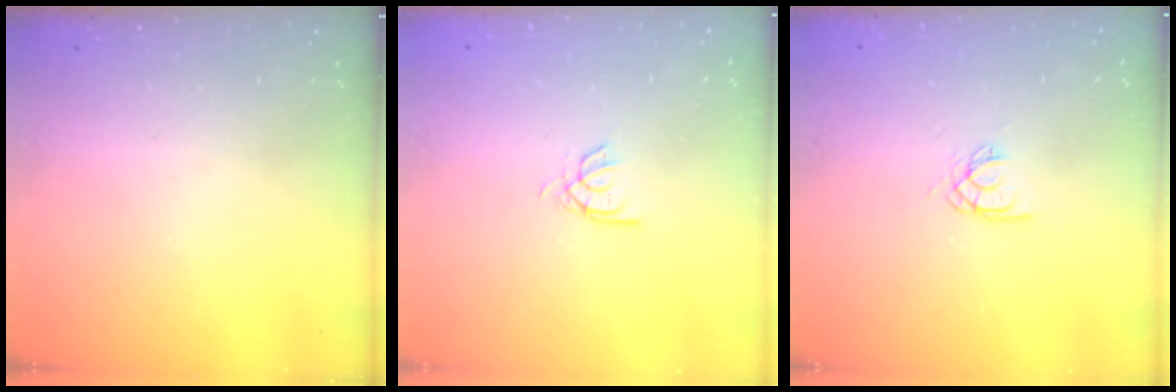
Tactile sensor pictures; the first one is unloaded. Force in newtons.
{"total": 2.2, "press": 2.2, "slide": 0.2}
{"total": 2.6, "press": 2.6, "slide": 0.1}